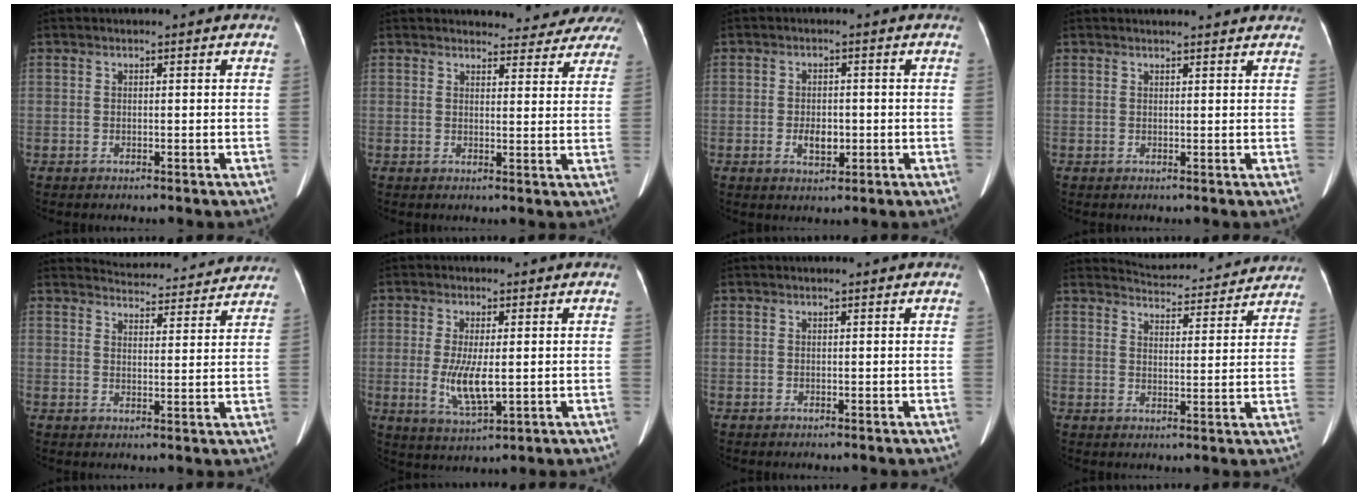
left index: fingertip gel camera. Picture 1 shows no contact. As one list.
[{"total": 10.7, "force": [10.4, 2.7, 1.1], "torque": [0.016, -0.009, 0.093]}, {"total": 3.4, "force": [-0.9, 1.9, 2.7], "torque": [-0.050, 0.000, -0.010]}, {"total": 5.5, "force": [5.3, 0.5, 1.4], "torque": [-0.017, 0.016, 0.051]}, {"total": 15.7, "force": [15.2, 3.0, 2.3], "torque": [-0.017, -0.002, 0.175]}, {"total": 6.4, "force": [-0.4, 1.7, 6.2], "torque": [-0.131, -0.018, -0.003]}, {"total": 0.7, "force": [0.7, 0.0, 0.3], "torque": [-0.007, 0.008, 0.010]}, {"total": 14.3, "force": [13.9, 2.7, 2.0], "torque": [-0.016, 0.004, 0.164]}]